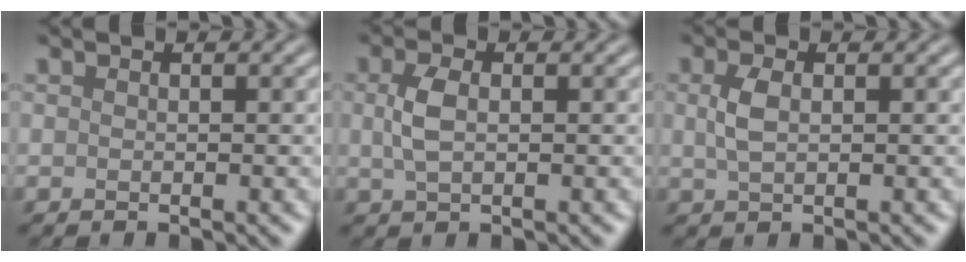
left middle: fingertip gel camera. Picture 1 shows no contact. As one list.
[{"total": 2.4, "force": [0.4, 1.4, 2.0], "torque": [-0.049, 0.002, 0.006]}, {"total": 2.1, "force": [0.4, 1.1, 1.7], "torque": [-0.042, 0.000, 0.009]}]